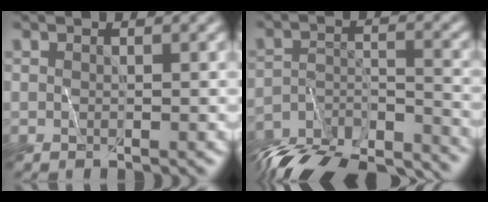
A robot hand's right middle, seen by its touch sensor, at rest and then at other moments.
{"total": 15.2, "force": [-14.6, 3.1, 2.9], "torque": [-0.051, -0.019, -0.201]}